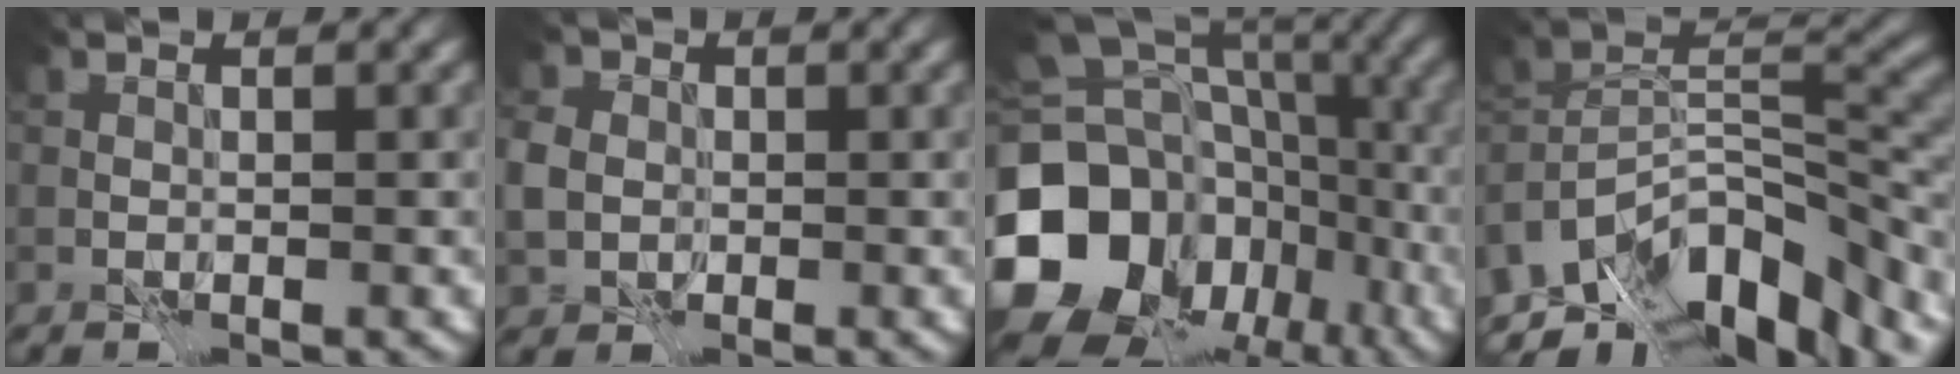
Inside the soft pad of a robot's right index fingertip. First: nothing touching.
{"total": 3.5, "force": [-0.4, 3.1, 1.6], "torque": [-0.049, -0.004, -0.012]}
{"total": 22.1, "force": [-7.4, 18.9, 8.8], "torque": [-0.183, -0.029, -0.134]}
{"total": 12.6, "force": [-6.7, 6.4, 8.5], "torque": [-0.162, 0.007, -0.108]}